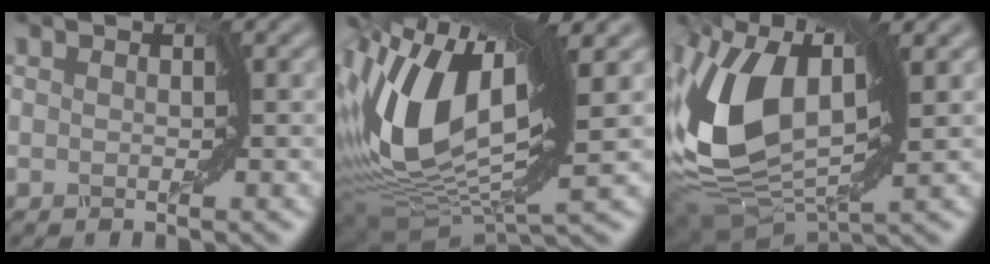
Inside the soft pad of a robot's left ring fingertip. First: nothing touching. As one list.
[{"total": 12.9, "force": [2.9, 5.7, 11.2], "torque": [-0.247, 0.008, 0.057]}, {"total": 11.6, "force": [1.4, 6.2, 9.7], "torque": [-0.208, -0.002, 0.028]}]